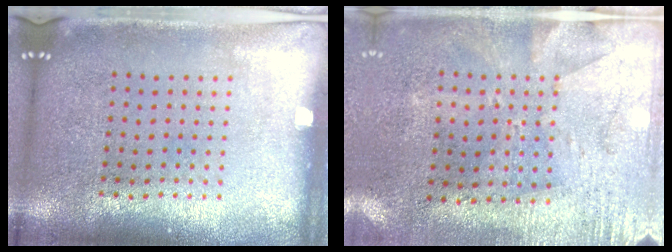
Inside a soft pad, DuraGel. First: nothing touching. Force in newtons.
{"total": 2.8, "press": 2.3, "slide": 1.7}